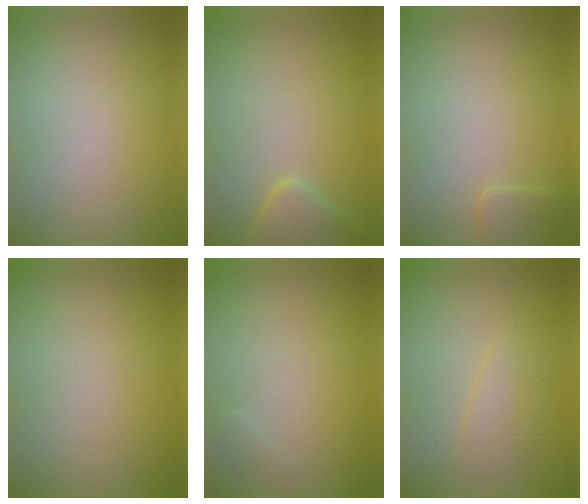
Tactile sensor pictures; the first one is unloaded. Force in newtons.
{"total": 2.4, "press": 2.4, "slide": 0.1}
{"total": 1.2, "press": 1.2, "slide": 0.1}
{"total": 0.0}
{"total": 0.5, "press": 0.5, "slide": 0.0}
{"total": 1.9, "press": 1.9, "slide": 0.1}